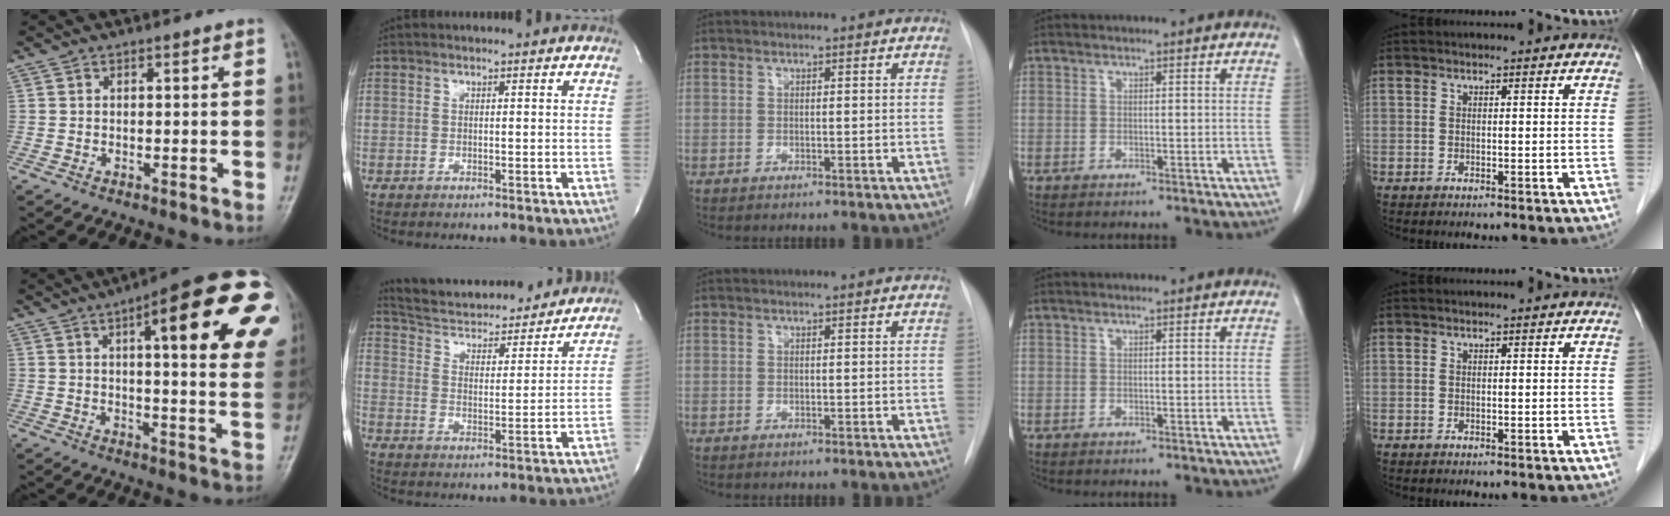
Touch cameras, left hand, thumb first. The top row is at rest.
{"thumb": {"total": 24.4, "force": [8.9, 6.4, 21.8], "torque": [-0.241, 0.001, 0.109]}, "index": {"total": 18.3, "force": [17.1, 4.0, 5.0], "torque": [-0.080, -0.002, 0.250]}}